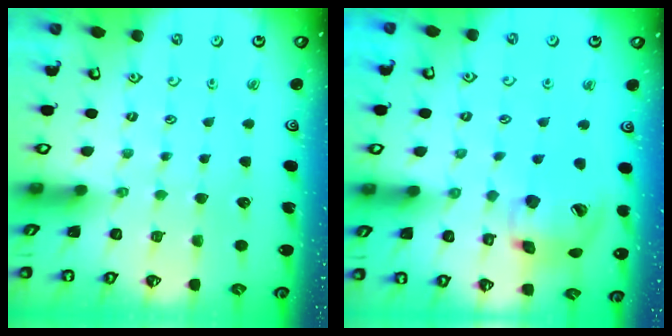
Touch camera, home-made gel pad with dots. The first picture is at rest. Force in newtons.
{"total": 15.4, "press": 15.2, "slide": 2.2}